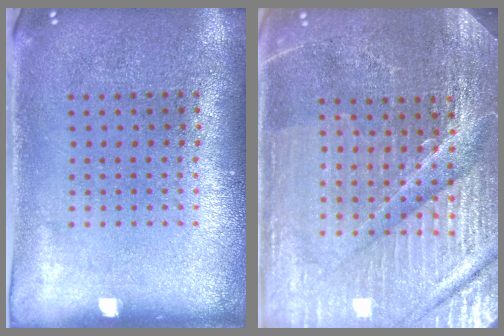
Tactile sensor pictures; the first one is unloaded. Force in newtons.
{"total": 5.2, "press": 4.8, "slide": 1.8}